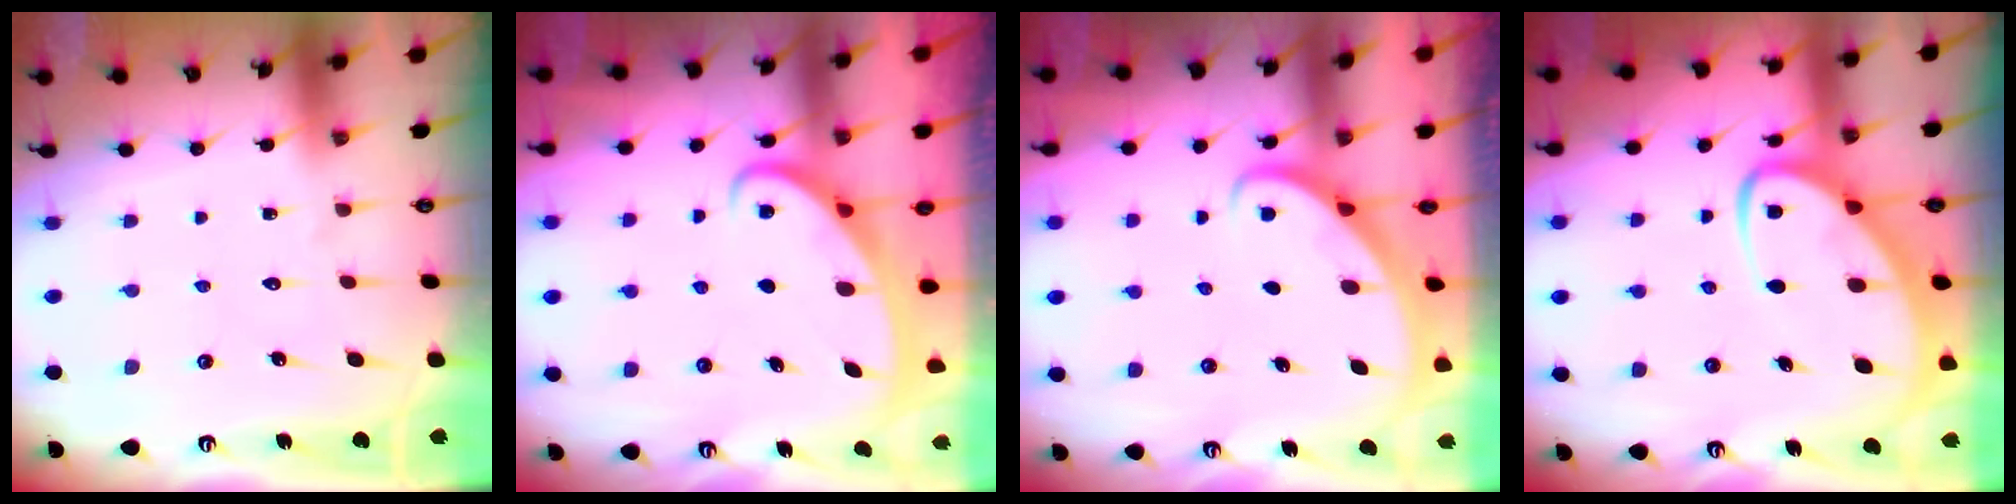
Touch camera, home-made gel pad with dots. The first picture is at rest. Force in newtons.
{"total": 2.6, "press": 2.6, "slide": 0.3}
{"total": 2.7, "press": 2.7, "slide": 0.2}
{"total": 7.9, "press": 7.8, "slide": 0.8}